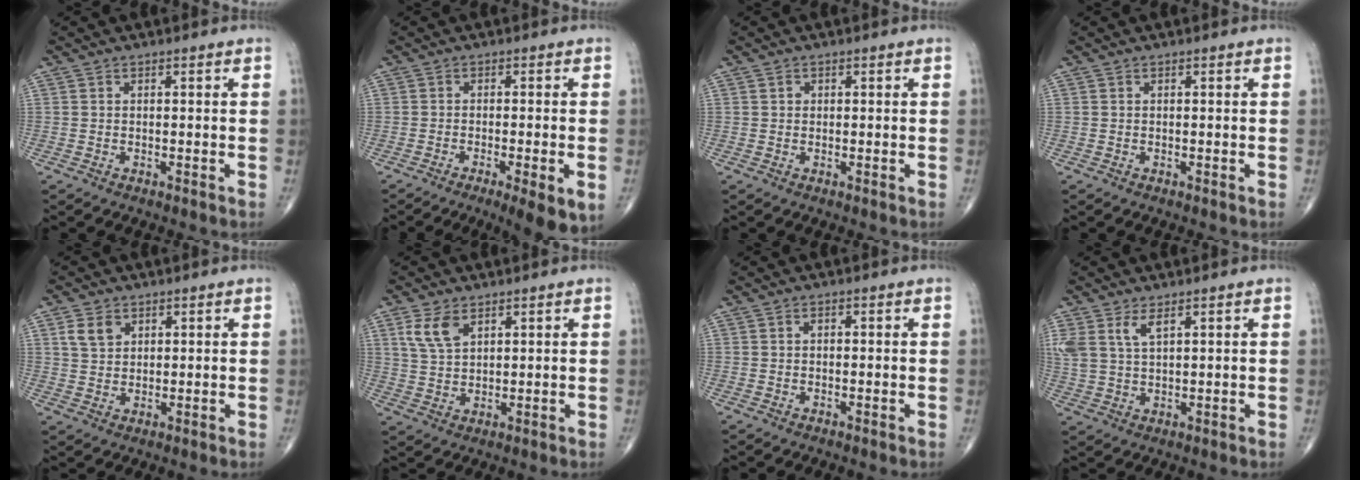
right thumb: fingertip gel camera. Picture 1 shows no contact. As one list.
[{"total": 7.6, "force": [-3.2, 1.5, 6.7], "torque": [-0.097, -0.011, -0.047]}, {"total": 0.8, "force": [0.2, 0.7, 0.2], "torque": [0.000, 0.001, 0.003]}, {"total": 0.0}, {"total": 4.4, "force": [2.0, 3.2, 2.3], "torque": [-0.032, -0.005, 0.043]}, {"total": 5.8, "force": [3.0, 3.2, 3.8], "torque": [-0.071, -0.008, 0.066]}, {"total": 0.7, "force": [0.1, 0.5, 0.5], "torque": [-0.006, 0.002, 0.000]}, {"total": 5.9, "force": [3.1, 2.6, 4.3], "torque": [-0.099, -0.005, 0.071]}]